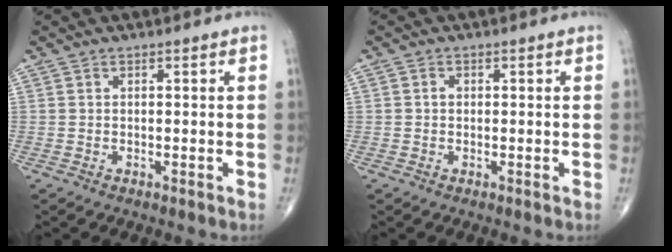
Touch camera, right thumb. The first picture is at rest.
{"total": 0.9, "force": [0.0, 0.7, 0.5], "torque": [-0.005, 0.002, -0.003]}